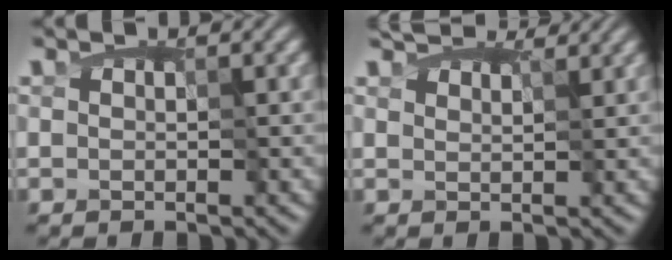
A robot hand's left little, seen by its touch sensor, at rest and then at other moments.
{"total": 4.5, "force": [4.0, 1.3, 1.8], "torque": [-0.049, 0.005, 0.056]}